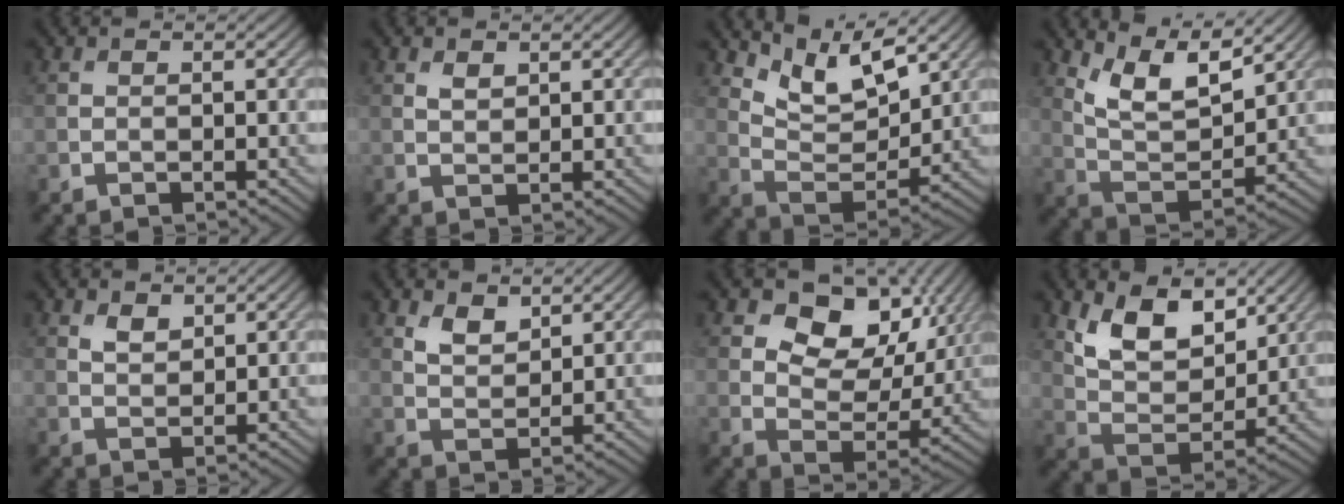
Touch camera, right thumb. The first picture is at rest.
{"total": 1.4, "force": [0.8, 0.8, 0.9], "torque": [-0.018, -0.003, 0.018]}
{"total": 8.1, "force": [5.7, 3.2, 4.8], "torque": [-0.104, -0.011, 0.107]}
{"total": 8.9, "force": [5.9, 3.1, 5.9], "torque": [-0.128, -0.005, 0.115]}
{"total": 2.1, "force": [1.3, 1.1, 1.1], "torque": [-0.023, -0.003, 0.029]}
{"total": 3.2, "force": [2.2, 1.6, 1.7], "torque": [-0.039, -0.008, 0.047]}
{"total": 10.6, "force": [4.6, 7.1, 6.5], "torque": [-0.108, -0.003, 0.067]}
{"total": 9.4, "force": [5.2, 4.9, 6.1], "torque": [-0.127, -0.012, 0.094]}